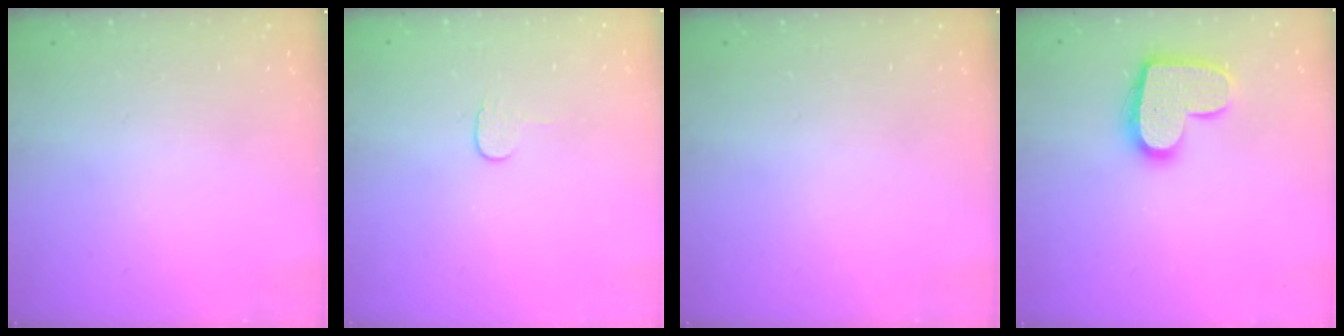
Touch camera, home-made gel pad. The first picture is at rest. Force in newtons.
{"total": 3.7, "press": 3.7, "slide": 0.4}
{"total": 0.0}
{"total": 14.5, "press": 14.5, "slide": 0.7}